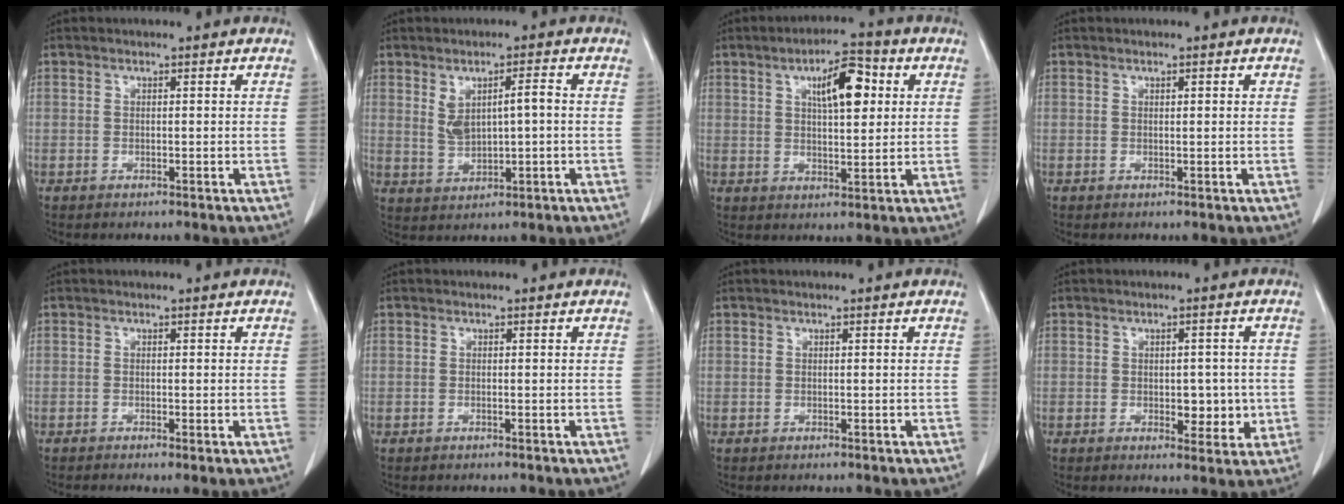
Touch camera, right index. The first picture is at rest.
{"total": 5.0, "force": [0.8, 1.6, 4.6], "torque": [-0.089, 0.011, 0.026]}
{"total": 8.5, "force": [2.9, 2.7, 7.5], "torque": [-0.119, 0.014, 0.046]}
{"total": 0.6, "force": [0.3, 0.1, 0.5], "torque": [-0.009, 0.000, 0.004]}
{"total": 1.2, "force": [-0.5, 0.2, 1.1], "torque": [-0.018, -0.003, -0.005]}
{"total": 0.0}
{"total": 0.0}
{"total": 4.5, "force": [-0.4, 2.6, 3.7], "torque": [-0.036, -0.001, 0.001]}